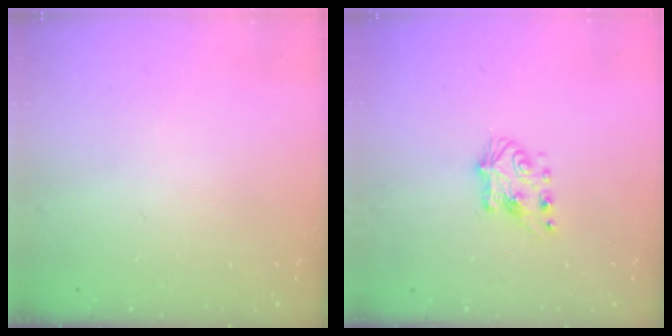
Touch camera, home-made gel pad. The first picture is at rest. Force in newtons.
{"total": 6.4, "press": 6.3, "slide": 0.9}